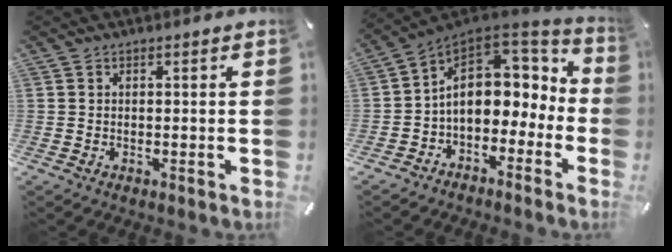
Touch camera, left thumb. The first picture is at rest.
{"total": 14.3, "force": [1.4, 10.2, 9.9], "torque": [-0.173, -0.015, 0.027]}